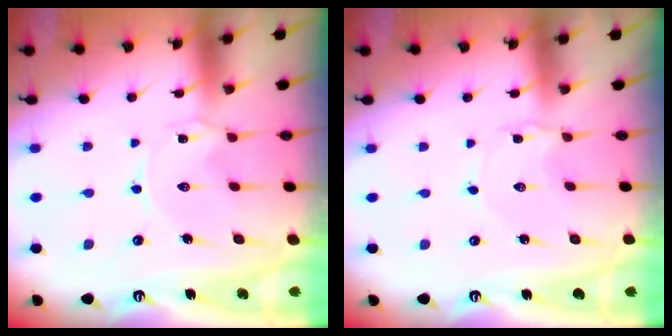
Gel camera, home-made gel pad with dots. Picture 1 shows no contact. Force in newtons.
{"total": 2.0, "press": 2.0, "slide": 0.4}